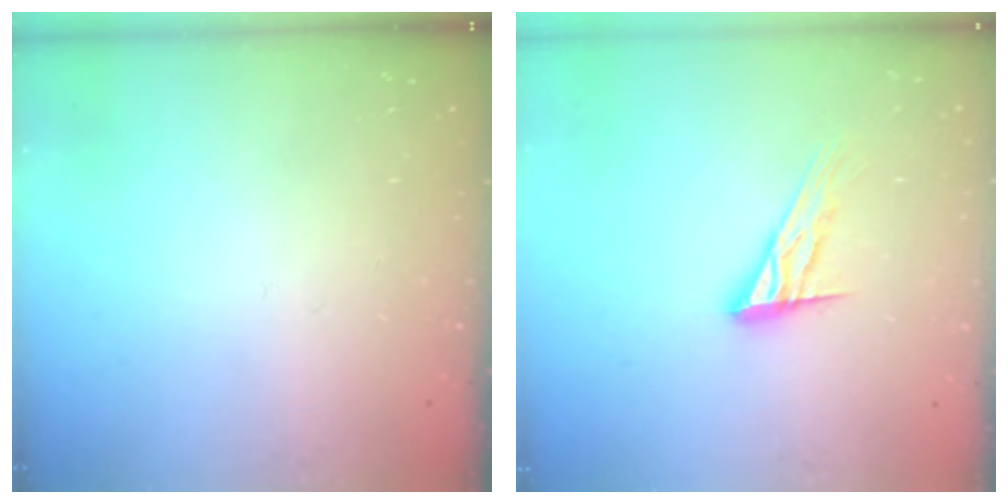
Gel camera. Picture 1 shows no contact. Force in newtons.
{"total": 12.0, "press": 12.0, "slide": 1.0}